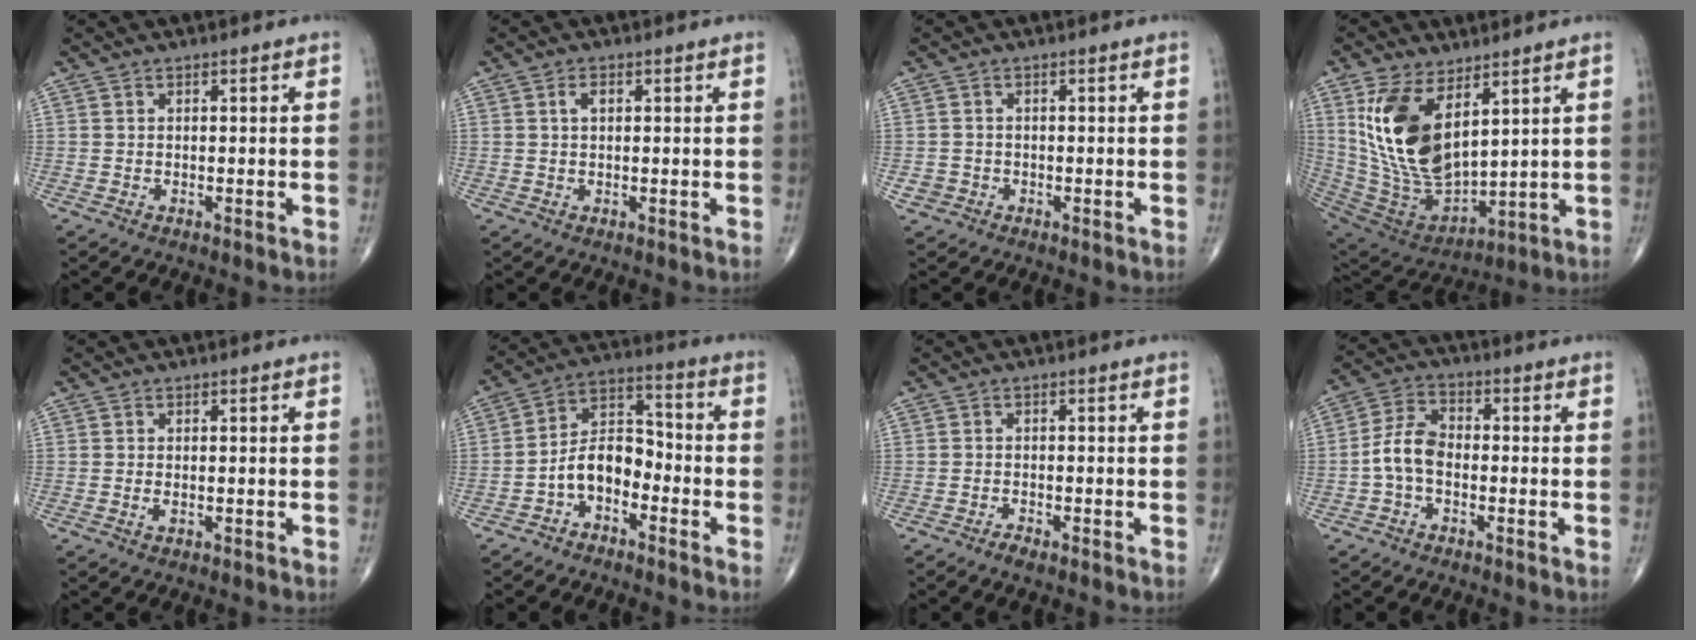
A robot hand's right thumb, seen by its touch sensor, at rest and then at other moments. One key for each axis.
{"total": 1.9, "fx": 0.5, "fy": 1.0, "fz": 1.5, "tx": -0.028, "ty": 0.004, "tz": 0.009}
{"total": 1.9, "fx": -0.7, "fy": 1.7, "fz": 0.4, "tx": -0.002, "ty": 0.007, "tz": -0.012}
{"total": 18.9, "fx": 6.8, "fy": 9.7, "fz": 14.7, "tx": -0.269, "ty": -0.035, "tz": 0.151}
{"total": 0.9, "fx": -0.2, "fy": 0.5, "fz": 0.8, "tx": -0.013, "ty": 0.000, "tz": -0.004}
{"total": 8.8, "fx": -3.8, "fy": 5.4, "fz": 5.8, "tx": -0.085, "ty": 0.056, "tz": -0.080}
{"total": 1.5, "fx": -1.2, "fy": 0.3, "fz": 0.8, "tx": -0.021, "ty": 0.006, "tz": -0.024}
{"total": 6.7, "fx": -1.6, "fy": 4.1, "fz": 5.1, "tx": -0.096, "ty": 0.025, "tz": -0.043}